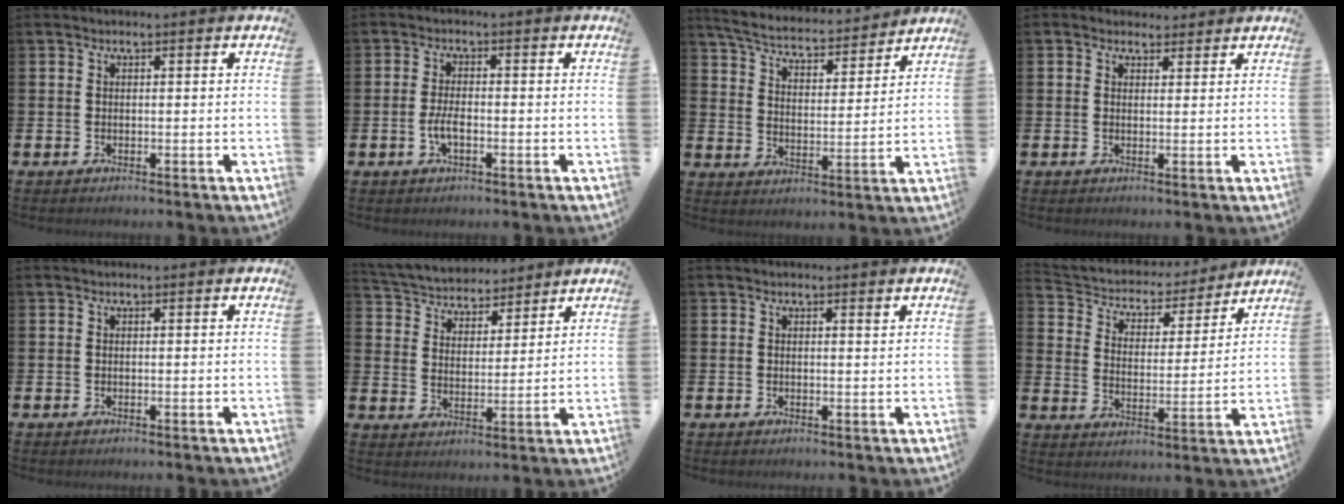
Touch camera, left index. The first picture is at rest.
{"total": 2.9, "force": [-0.9, 1.2, 2.5], "torque": [-0.053, 0.000, -0.020]}
{"total": 5.5, "force": [5.3, 1.0, 1.1], "torque": [-0.051, -0.043, 0.087]}
{"total": 2.2, "force": [1.9, 1.1, 0.0], "torque": [0.003, -0.003, 0.034]}
{"total": 0.0}
{"total": 4.6, "force": [4.3, 1.6, -0.4], "torque": [-0.025, -0.031, 0.073]}
{"total": 0.7, "force": [0.7, -0.1, 0.2], "torque": [0.002, -0.004, 0.012]}
{"total": 4.7, "force": [4.2, 2.1, 0.3], "torque": [-0.030, -0.042, 0.064]}